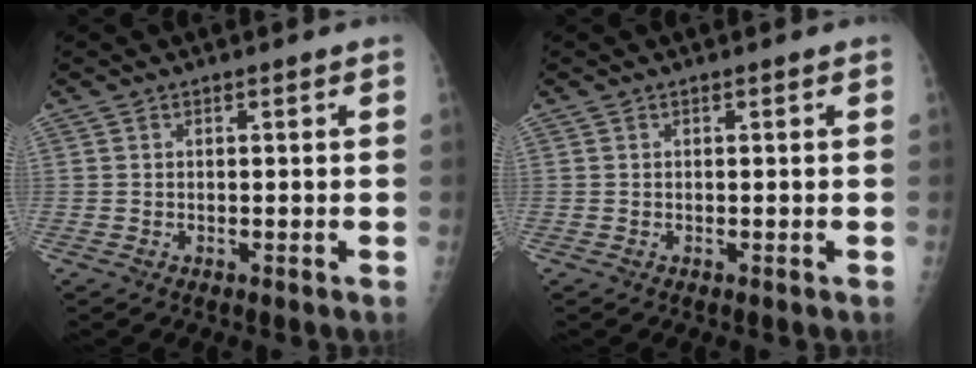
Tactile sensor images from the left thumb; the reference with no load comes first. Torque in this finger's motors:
{"motor_torque": [0.03, 0.03, -0.08, -0.08, 0.00]}